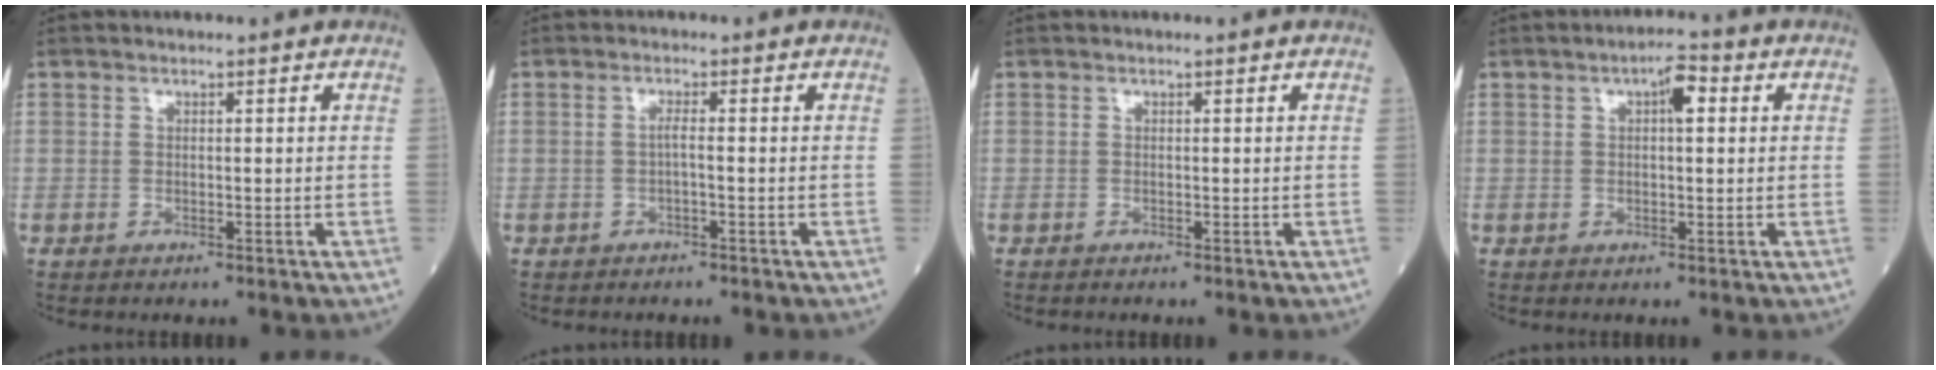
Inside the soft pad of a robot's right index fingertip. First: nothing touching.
{"total": 1.2, "force": [-0.4, -0.1, 1.2], "torque": [-0.025, 0.002, -0.005]}
{"total": 0.0}
{"total": 3.6, "force": [1.1, 1.1, 3.3], "torque": [-0.054, 0.014, 0.014]}